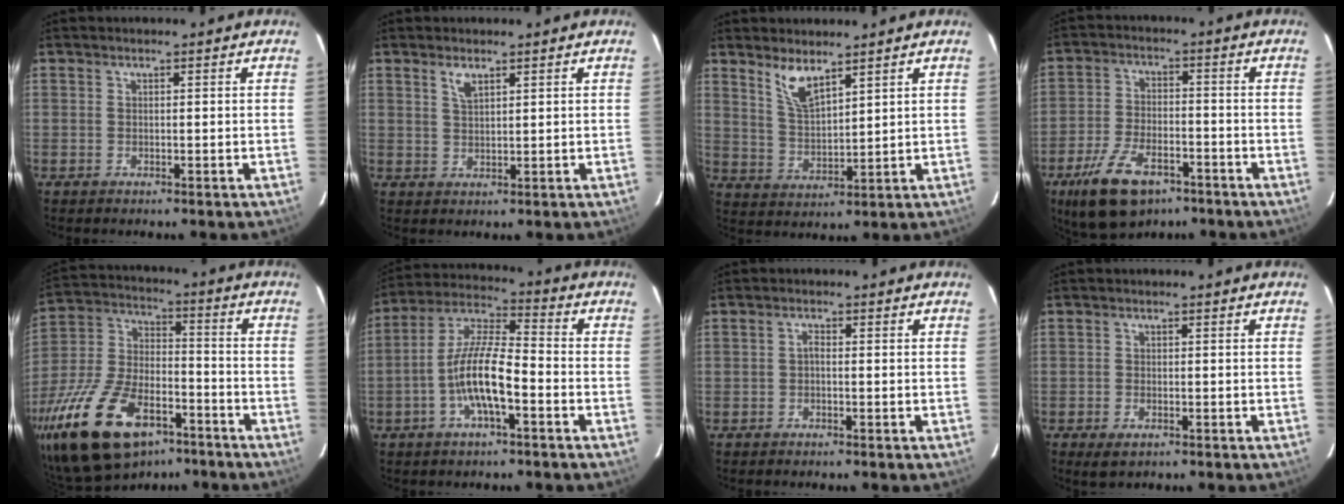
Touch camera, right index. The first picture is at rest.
{"total": 2.5, "force": [1.6, 0.9, 1.8], "torque": [-0.033, 0.002, 0.032]}
{"total": 6.4, "force": [4.6, 1.8, 4.1], "torque": [-0.078, -0.006, 0.098]}
{"total": 13.1, "force": [-8.2, 6.4, 7.9], "torque": [-0.177, -0.016, -0.142]}
{"total": 27.0, "force": [-16.7, 13.3, 16.5], "torque": [-0.340, -0.015, -0.276]}
{"total": 11.5, "force": [-4.1, 2.9, 10.3], "torque": [-0.212, 0.003, -0.081]}
{"total": 0.9, "force": [-0.4, 0.4, 0.6], "torque": [-0.012, 0.006, -0.010]}
{"total": 2.7, "force": [-1.6, 1.5, 1.6], "torque": [-0.032, -0.010, -0.027]}